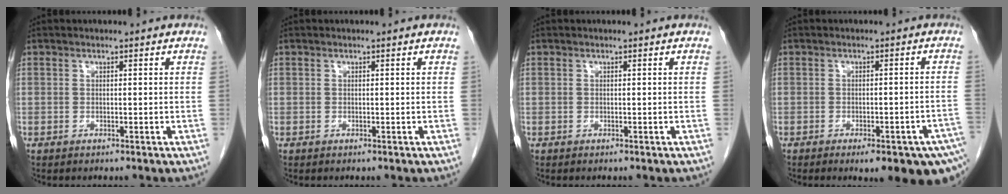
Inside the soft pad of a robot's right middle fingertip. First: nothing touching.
{"total": 0.0}
{"total": 0.0}
{"total": 13.0, "force": [-8.6, 3.1, 9.1], "torque": [-0.073, 0.004, -0.099]}